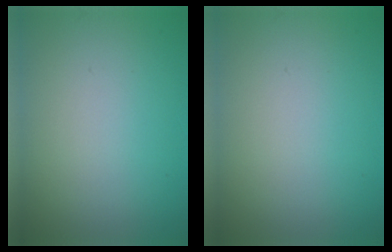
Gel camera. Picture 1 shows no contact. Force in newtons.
{"total": 0.0}